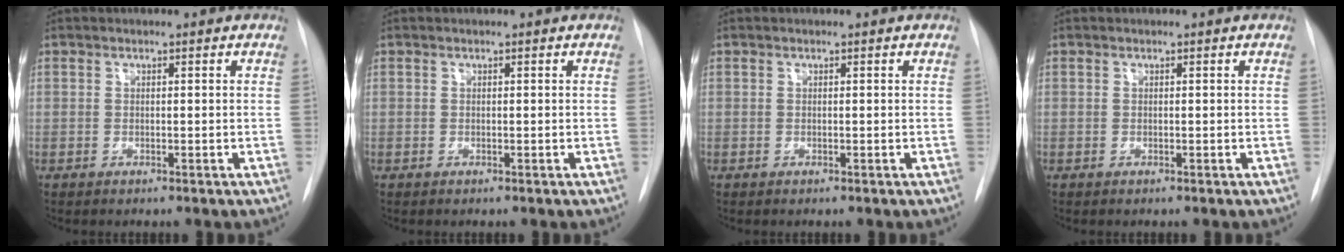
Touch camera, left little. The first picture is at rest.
{"total": 0.0}
{"total": 0.0}
{"total": 0.0}